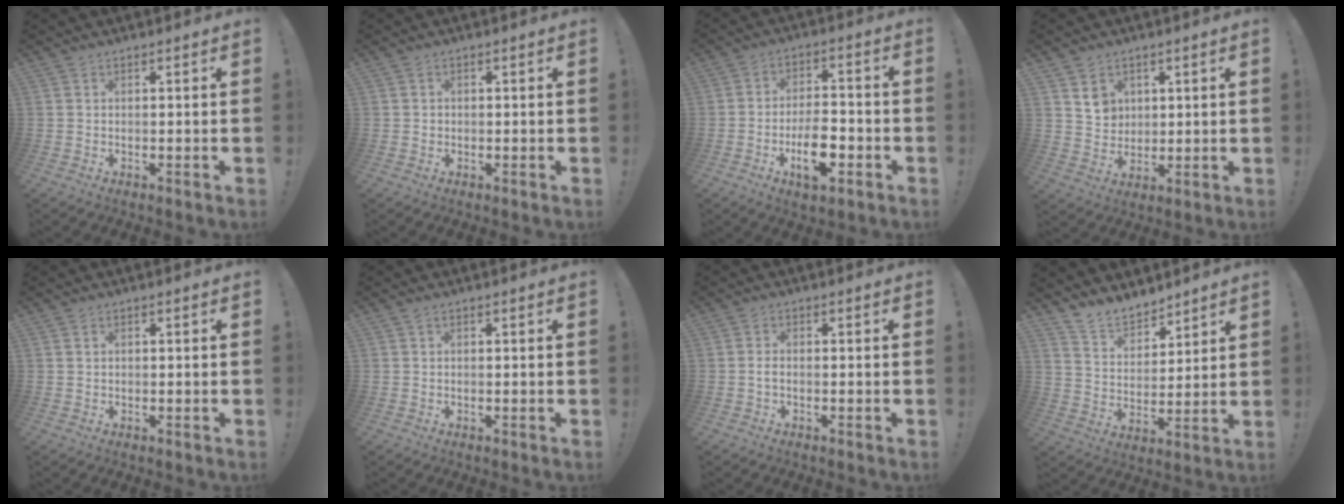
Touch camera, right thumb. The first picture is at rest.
{"total": 0.9, "force": [0.2, 0.9, 0.1], "torque": [-0.001, 0.004, 0.003]}
{"total": 10.7, "force": [-4.2, 5.3, 8.3], "torque": [-0.141, 0.018, -0.073]}
{"total": 6.7, "force": [3.6, 5.5, 1.3], "torque": [-0.007, -0.024, 0.069]}
{"total": 0.9, "force": [0.4, 0.7, 0.3], "torque": [-0.006, 0.002, 0.008]}
{"total": 0.5, "force": [0.5, 0.1, 0.2], "torque": [-0.006, 0.002, 0.008]}
{"total": 1.4, "force": [-0.6, 0.6, 1.2], "torque": [-0.020, 0.004, -0.009]}
{"total": 10.2, "force": [9.2, 4.0, 1.8], "torque": [-0.046, -0.074, 0.181]}